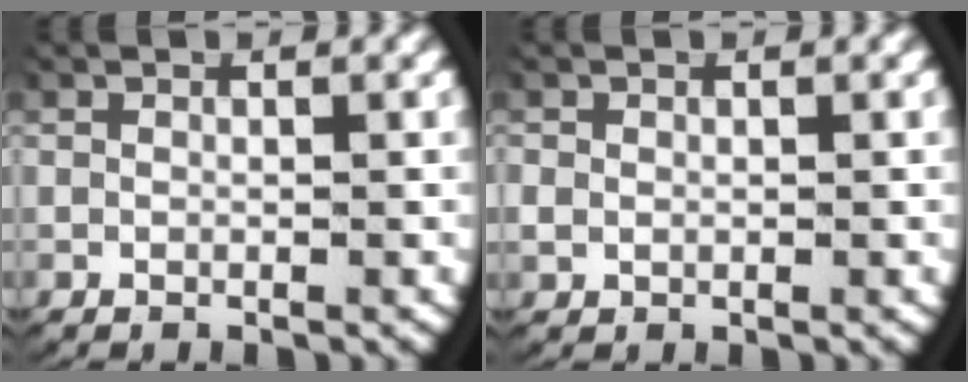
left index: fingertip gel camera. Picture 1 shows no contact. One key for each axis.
{"total": 1.1, "fx": 0.0, "fy": 1.1, "fz": 0.4, "tx": -0.017, "ty": -0.005, "tz": 0.005}